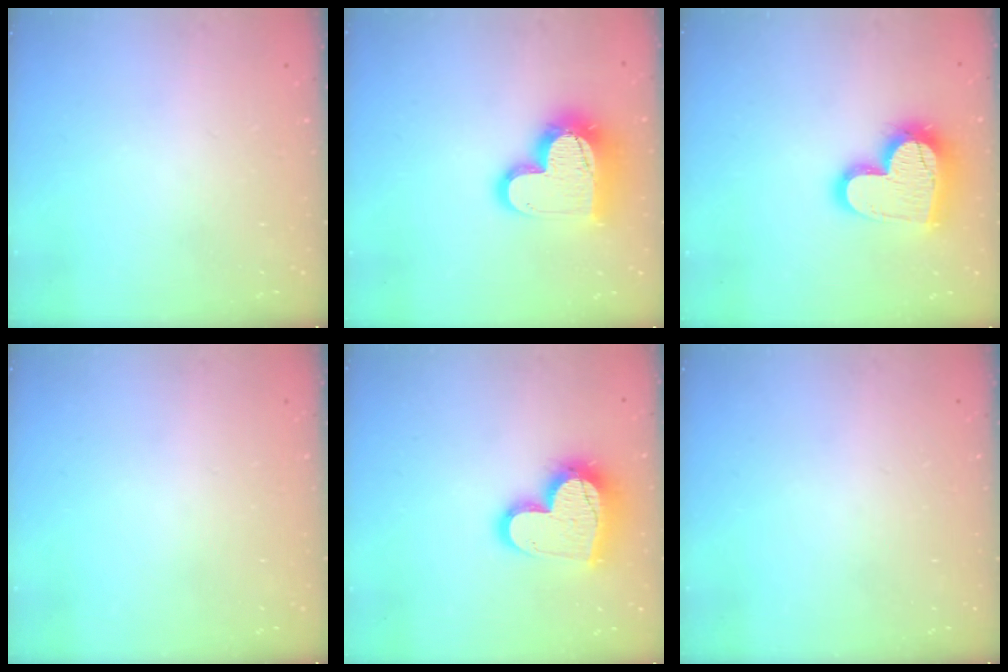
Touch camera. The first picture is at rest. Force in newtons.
{"total": 17.1, "press": 17.0, "slide": 1.4}
{"total": 18.4, "press": 18.4, "slide": 1.4}
{"total": 0.0}
{"total": 17.9, "press": 17.9, "slide": 1.5}
{"total": 0.0}